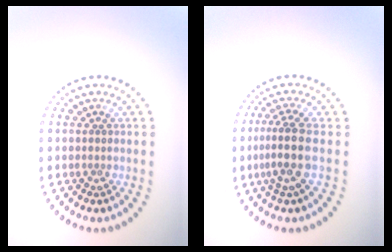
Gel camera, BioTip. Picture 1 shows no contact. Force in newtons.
{"total": 3.3, "press": 2.5, "slide": 2.1}